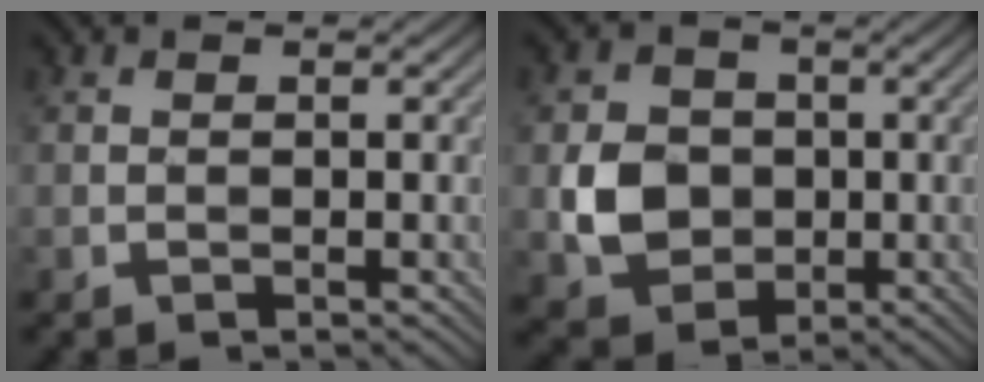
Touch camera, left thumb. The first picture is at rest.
{"total": 6.5, "force": [-0.6, 5.7, 3.1], "torque": [-0.073, -0.002, -0.017]}